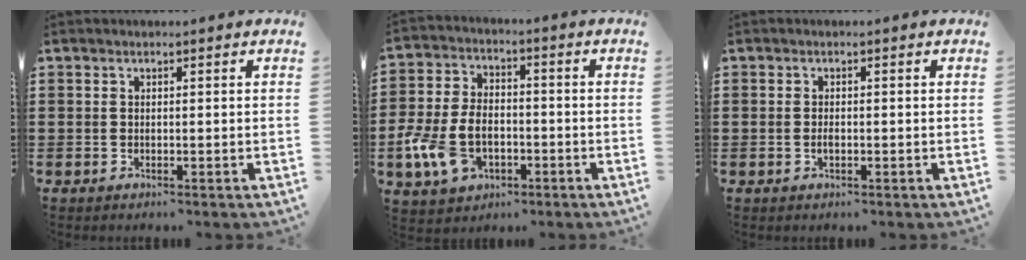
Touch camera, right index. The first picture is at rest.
{"total": 8.9, "force": [-2.9, 6.0, 5.9], "torque": [-0.150, 0.007, -0.057]}
{"total": 1.1, "force": [-0.3, 0.5, 1.0], "torque": [-0.020, -0.003, -0.004]}